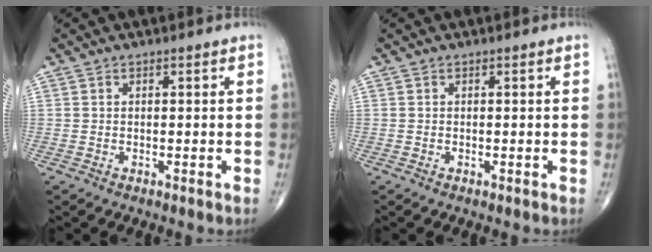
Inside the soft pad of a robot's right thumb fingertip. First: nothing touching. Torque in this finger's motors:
{"motor_torque": [0.02, -0.27, 0.15, 0.08, 0.00]}